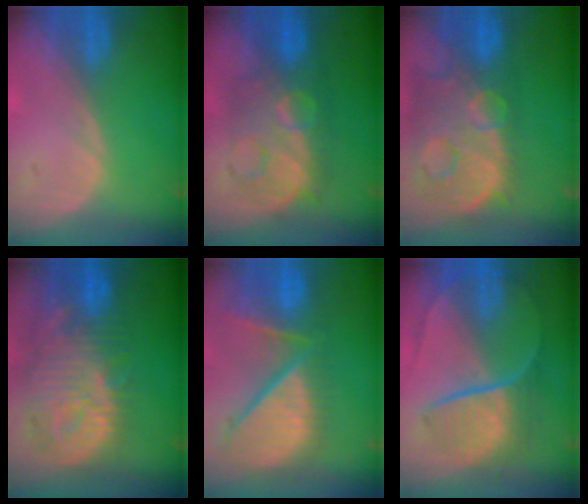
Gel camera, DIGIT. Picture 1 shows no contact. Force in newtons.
{"total": 8.8, "press": 8.8, "slide": 0.4}
{"total": 14.1, "press": 11.5, "slide": 8.2}
{"total": 13.3, "press": 11.5, "slide": 6.5}
{"total": 12.8, "press": 10.8, "slide": 7.0}
{"total": 8.9, "press": 7.6, "slide": 4.7}